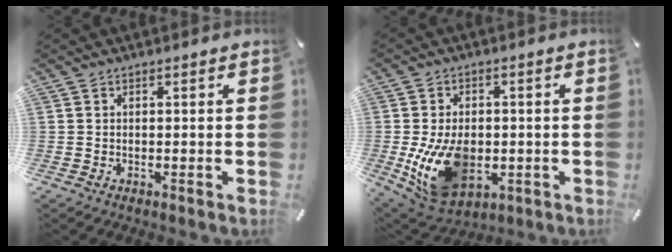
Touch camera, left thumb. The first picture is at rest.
{"total": 14.7, "force": [-2.4, 10.2, 10.3], "torque": [-0.201, -0.002, -0.038]}